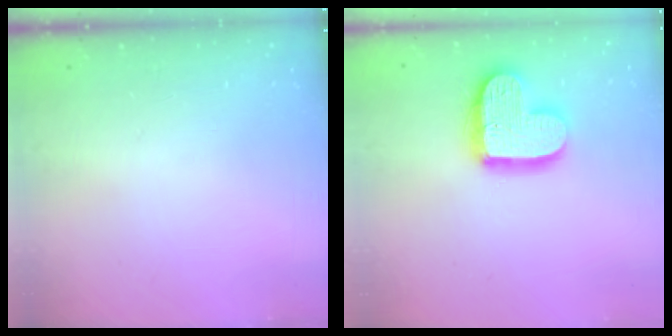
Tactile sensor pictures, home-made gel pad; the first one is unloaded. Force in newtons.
{"total": 14.9, "press": 14.9, "slide": 1.1}